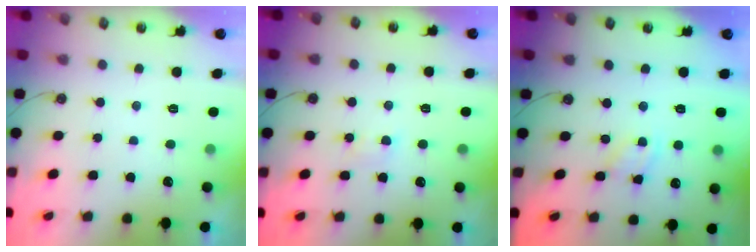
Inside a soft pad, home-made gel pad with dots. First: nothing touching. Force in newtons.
{"total": 2.8, "press": 2.7, "slide": 0.5}
{"total": 3.9, "press": 3.8, "slide": 0.5}